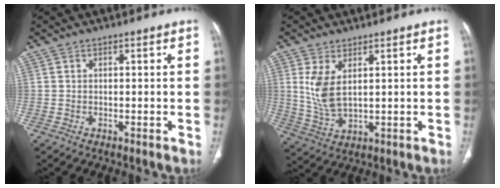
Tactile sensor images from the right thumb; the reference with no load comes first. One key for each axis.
{"total": 7.2, "fx": 2.3, "fy": 3.4, "fz": 5.9, "tx": -0.127, "ty": -0.016, "tz": 0.062}